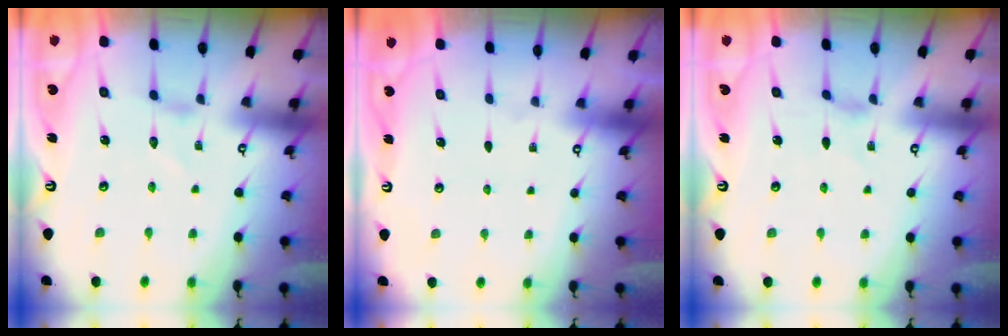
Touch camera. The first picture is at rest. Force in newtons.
{"total": 0.0}
{"total": 0.0}